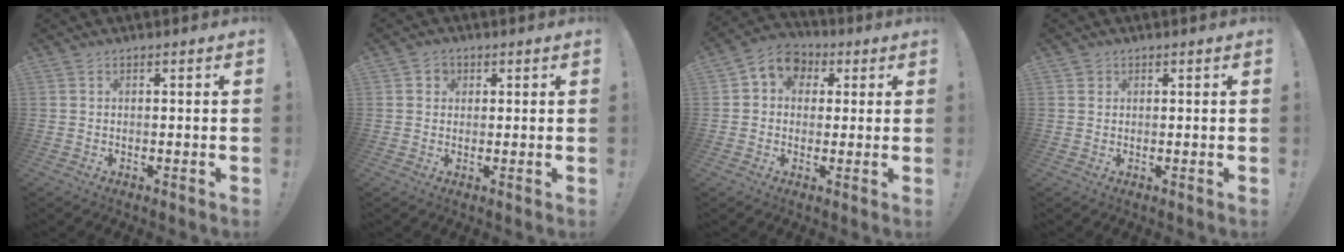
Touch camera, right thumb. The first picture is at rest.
{"total": 2.7, "force": [0.7, 2.5, 0.6], "torque": [-0.003, 0.000, 0.012]}
{"total": 7.4, "force": [1.5, 6.6, 3.0], "torque": [-0.038, 0.000, 0.032]}
{"total": 1.2, "force": [0.7, 0.9, 0.2], "torque": [0.001, -0.001, 0.012]}